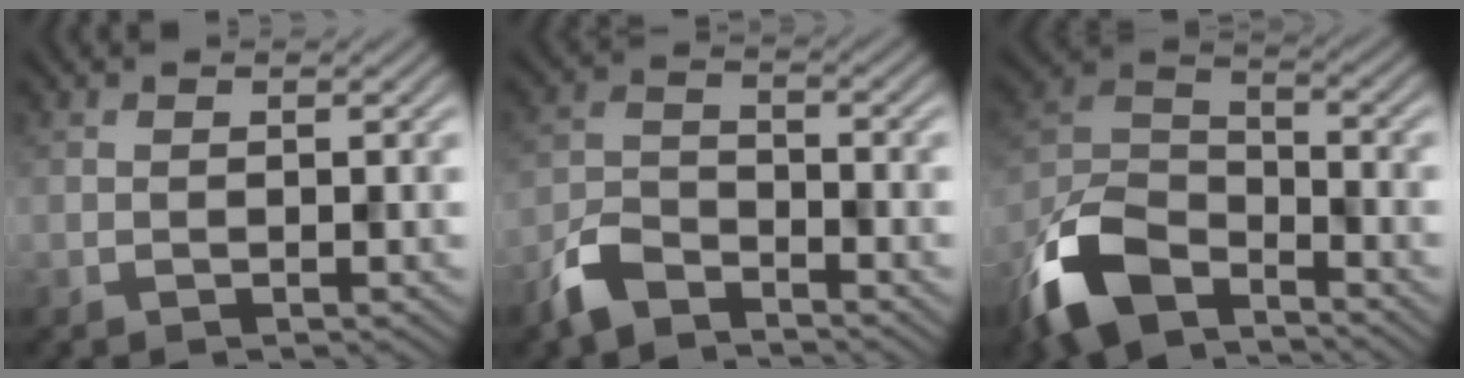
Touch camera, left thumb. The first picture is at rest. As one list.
[{"total": 5.4, "force": [-4.2, 2.2, 2.5], "torque": [-0.052, -0.004, -0.102]}, {"total": 11.5, "force": [-8.0, 5.2, 6.5], "torque": [-0.146, -0.007, -0.178]}]